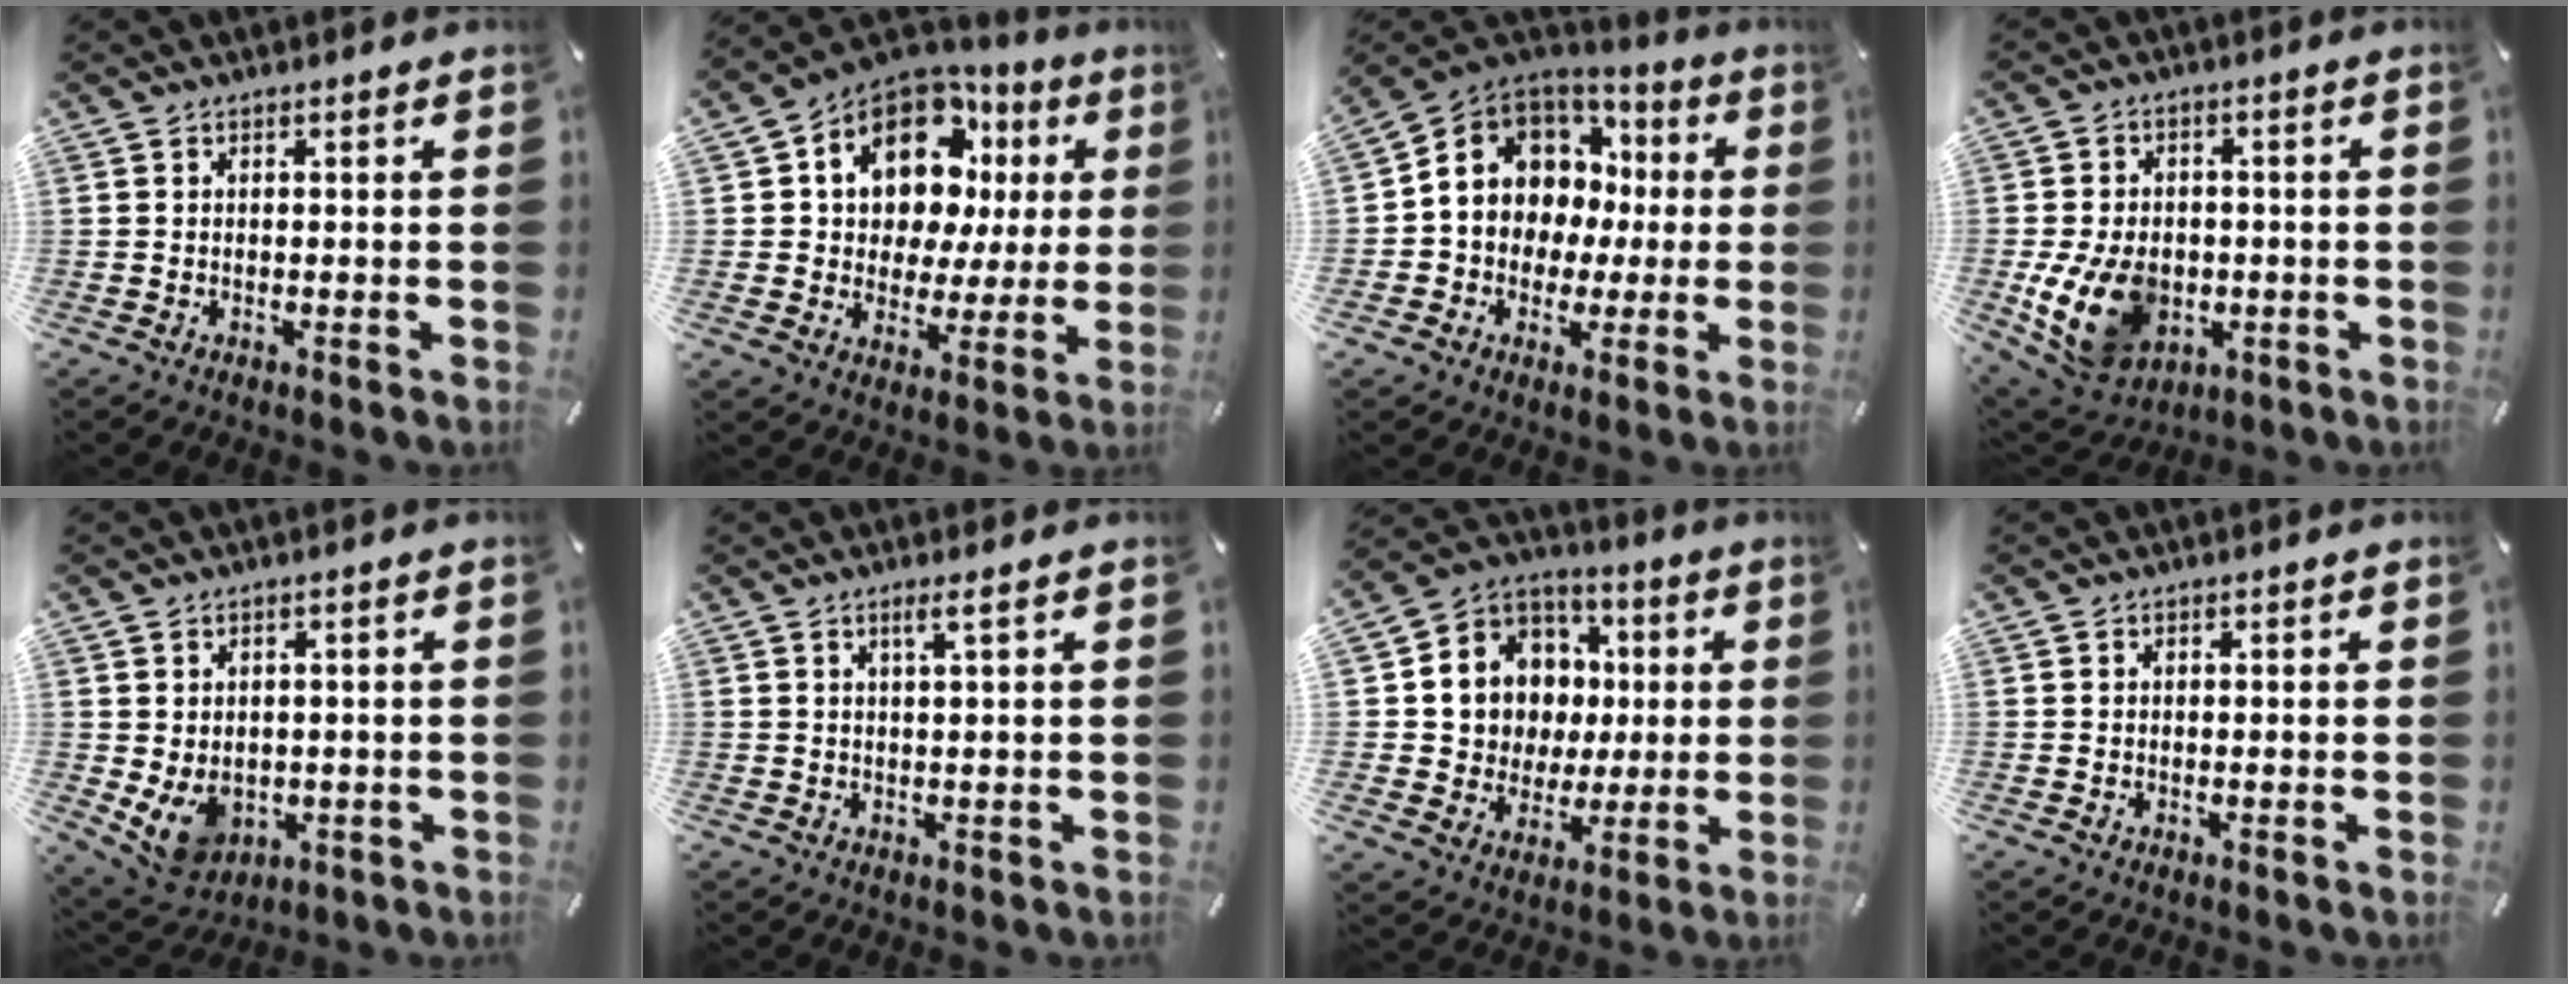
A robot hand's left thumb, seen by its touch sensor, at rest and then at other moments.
{"total": 12.6, "force": [6.6, 9.3, 5.4], "torque": [-0.103, -0.044, 0.122]}
{"total": 10.3, "force": [1.5, 9.8, 3.1], "torque": [-0.073, -0.026, 0.034]}
{"total": 13.6, "force": [-3.0, 10.1, 8.6], "torque": [-0.183, 0.005, -0.052]}
{"total": 7.3, "force": [-0.7, 6.1, 4.0], "torque": [-0.073, -0.004, -0.010]}
{"total": 2.6, "force": [1.2, -0.1, 2.3], "torque": [-0.046, -0.002, 0.019]}
{"total": 12.3, "force": [0.7, 12.2, 2.0], "torque": [-0.041, -0.014, 0.026]}
{"total": 0.0}